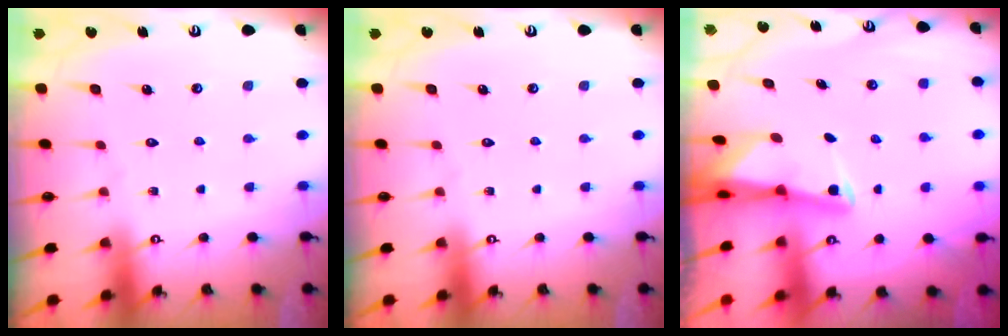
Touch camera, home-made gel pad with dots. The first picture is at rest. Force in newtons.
{"total": 0.0}
{"total": 2.4, "press": 2.4, "slide": 0.5}